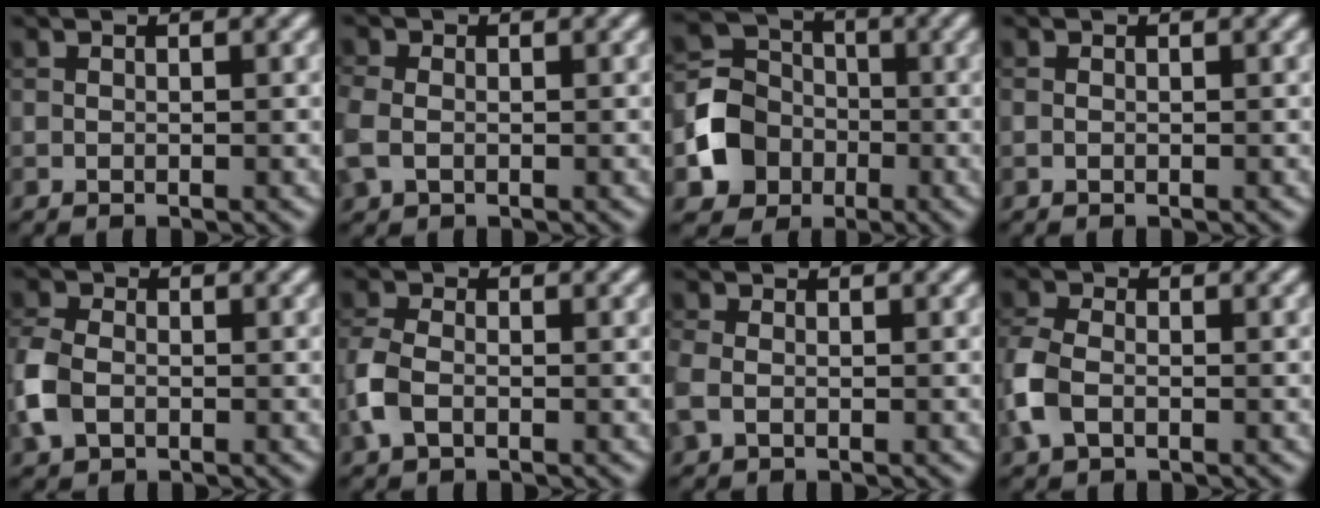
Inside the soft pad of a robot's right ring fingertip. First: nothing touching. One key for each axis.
{"total": 2.6, "fx": -0.5, "fy": 2.1, "fz": 1.5, "tx": -0.046, "ty": 0.000, "tz": -0.016}
{"total": 5.6, "fx": -1.8, "fy": 5.0, "fz": 1.8, "tx": -0.037, "ty": 0.006, "tz": -0.044}
{"total": 0.0}
{"total": 4.4, "fx": -1.3, "fy": 3.2, "fz": 2.8, "tx": -0.076, "ty": 0.001, "tz": -0.035}
{"total": 3.4, "fx": -1.1, "fy": 2.2, "fz": 2.3, "tx": -0.063, "ty": 0.002, "tz": -0.033}
{"total": 2.3, "fx": -0.5, "fy": 1.8, "fz": 1.3, "tx": -0.037, "ty": 0.001, "tz": -0.017}
{"total": 4.1, "fx": -1.2, "fy": 2.8, "fz": 2.8, "tx": -0.079, "ty": 0.000, "tz": -0.037}